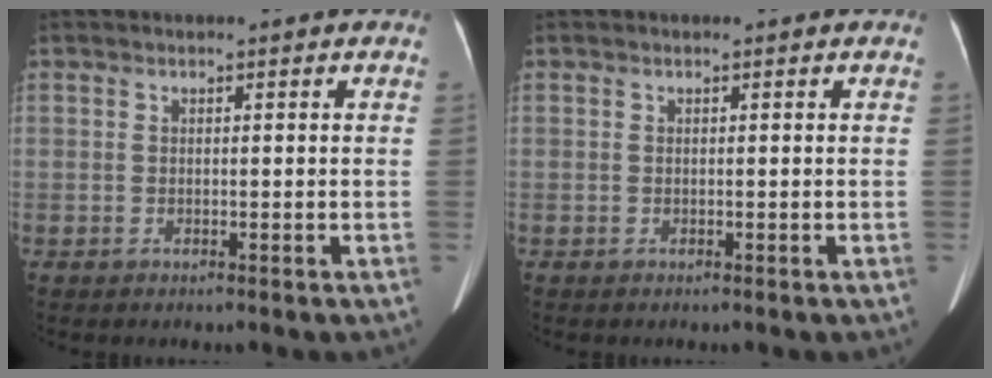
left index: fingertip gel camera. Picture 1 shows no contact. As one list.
[{"total": 0.0}]